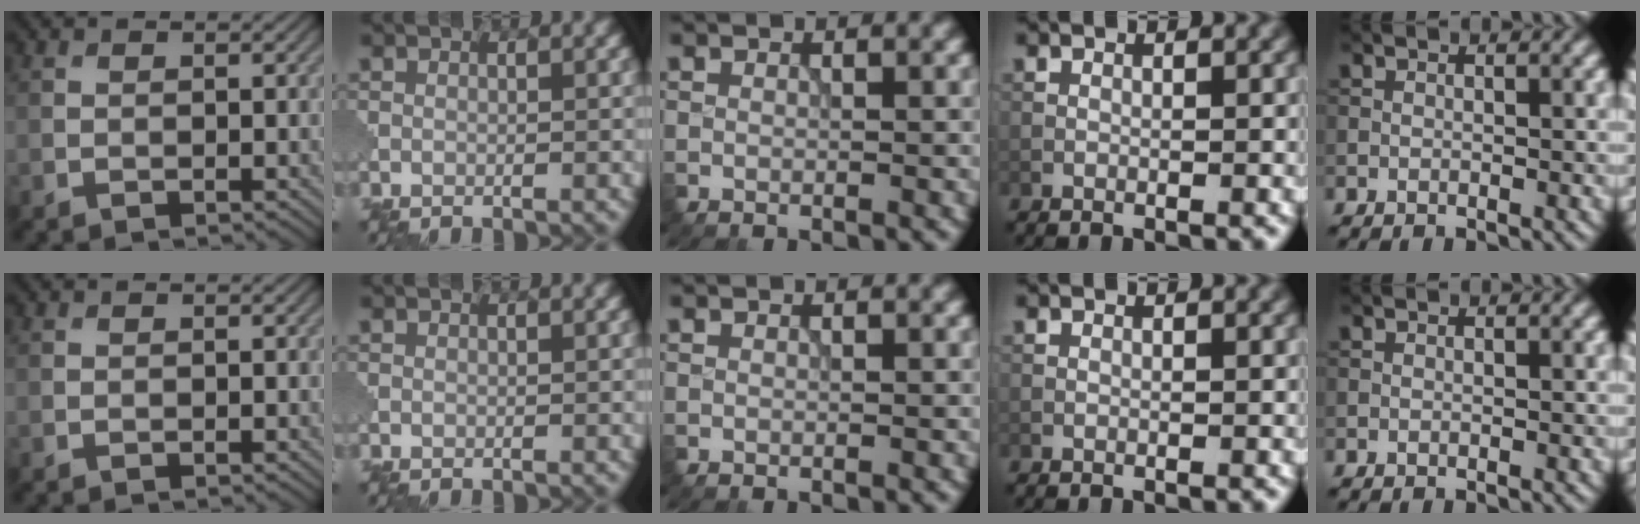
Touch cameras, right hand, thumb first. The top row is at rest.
{}